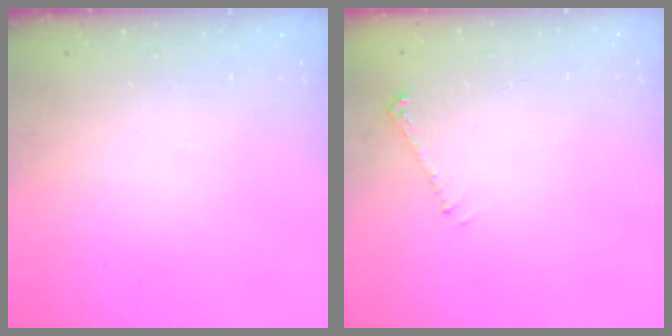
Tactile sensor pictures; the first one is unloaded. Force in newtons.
{"total": 4.7, "press": 4.7, "slide": 0.7}